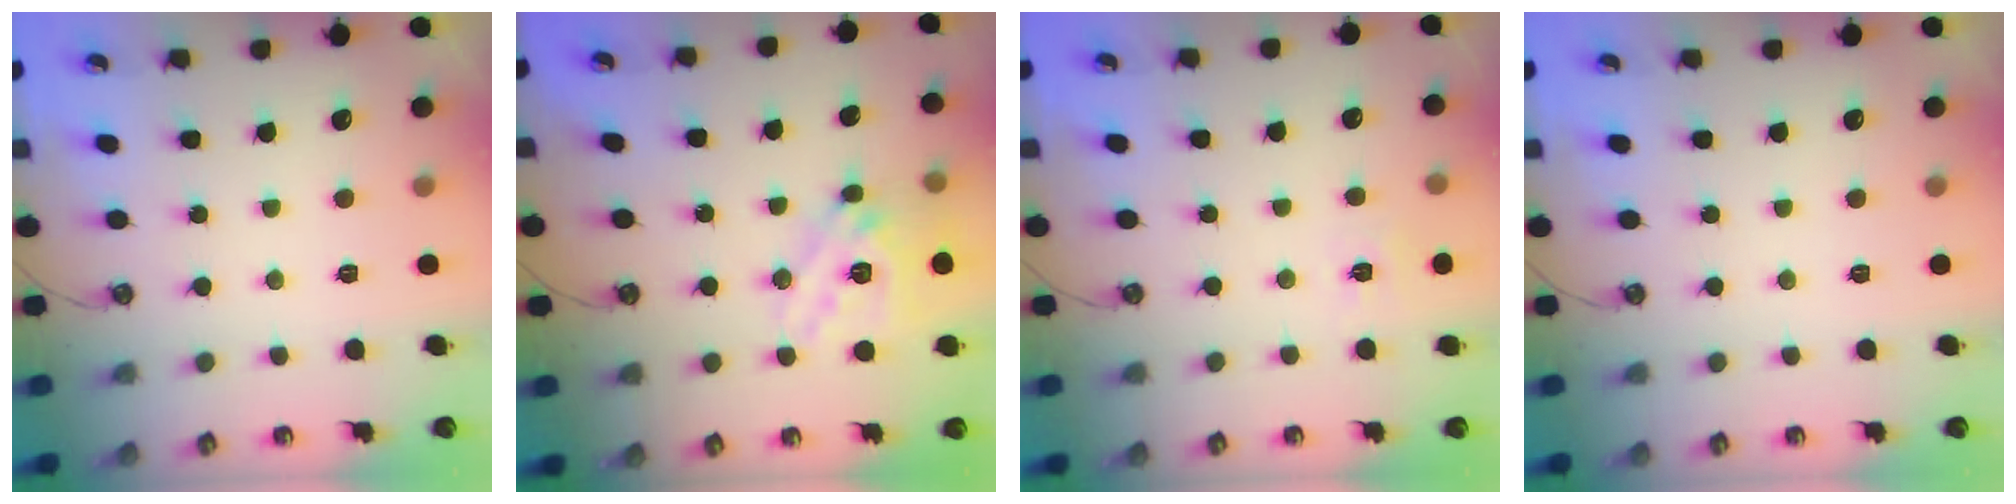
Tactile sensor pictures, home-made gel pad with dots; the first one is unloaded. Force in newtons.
{"total": 17.6, "press": 17.4, "slide": 3.0}
{"total": 5.4, "press": 5.4, "slide": 0.8}
{"total": 0.0}